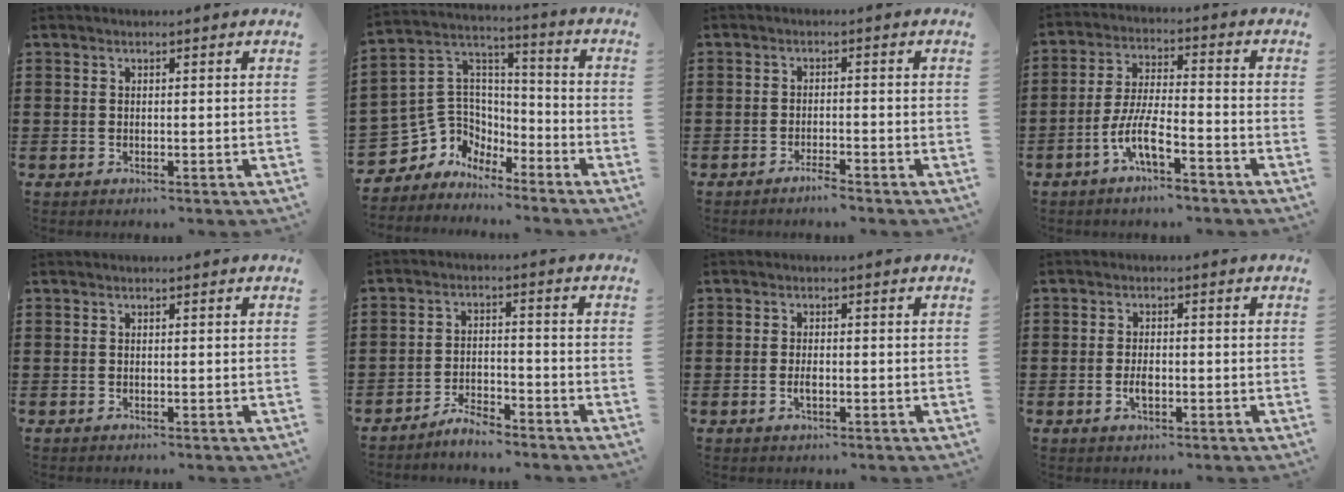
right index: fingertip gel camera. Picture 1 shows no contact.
{"total": 6.6, "force": [-2.4, 6.1, 0.3], "torque": [-0.050, -0.008, -0.048]}
{"total": 2.0, "force": [-1.8, 0.2, 0.8], "torque": [-0.017, 0.001, -0.033]}
{"total": 8.5, "force": [-5.0, 1.9, 6.6], "torque": [-0.153, -0.010, -0.099]}
{"total": 0.0}
{"total": 3.9, "force": [-3.8, 0.7, 0.8], "torque": [-0.017, 0.011, -0.076]}
{"total": 1.9, "force": [-0.6, 0.7, 1.7], "torque": [-0.032, 0.000, -0.012]}
{"total": 2.6, "force": [-0.8, 1.2, 2.2], "torque": [-0.042, 0.001, -0.014]}